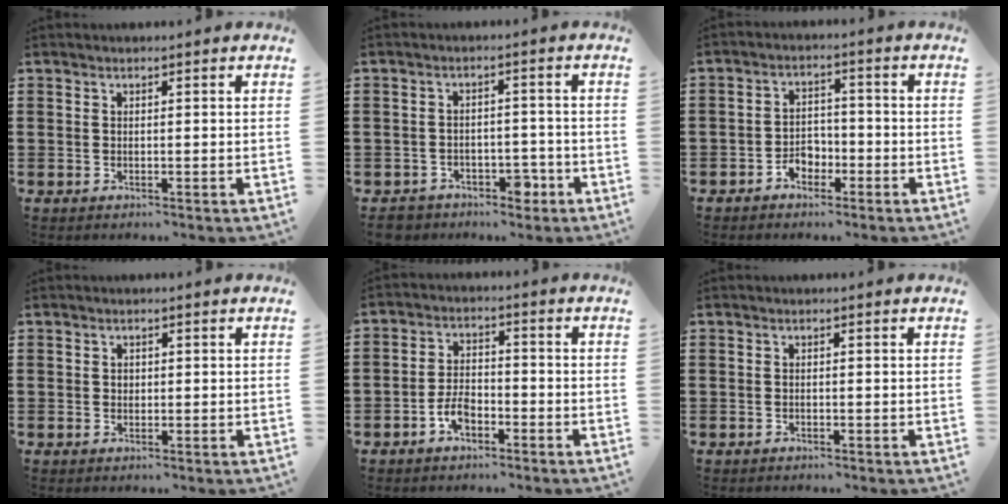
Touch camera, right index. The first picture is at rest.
{"total": 4.4, "force": [-3.1, 2.4, 1.9], "torque": [-0.040, 0.009, -0.058]}
{"total": 3.3, "force": [-2.0, 2.2, 1.4], "torque": [-0.030, 0.004, -0.041]}
{"total": 0.8, "force": [0.2, 0.7, 0.3], "torque": [-0.008, 0.004, 0.004]}
{"total": 4.1, "force": [-2.4, 2.3, 2.5], "torque": [-0.059, 0.000, -0.047]}
{"total": 0.0}